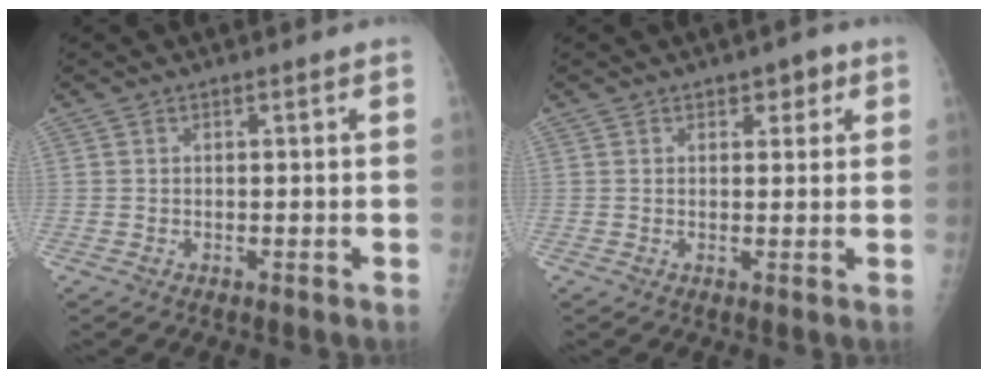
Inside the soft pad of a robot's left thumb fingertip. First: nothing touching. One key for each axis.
{"total": 3.0, "fx": 1.6, "fy": 1.8, "fz": 1.8, "tx": -0.002, "ty": -0.003, "tz": 0.018}